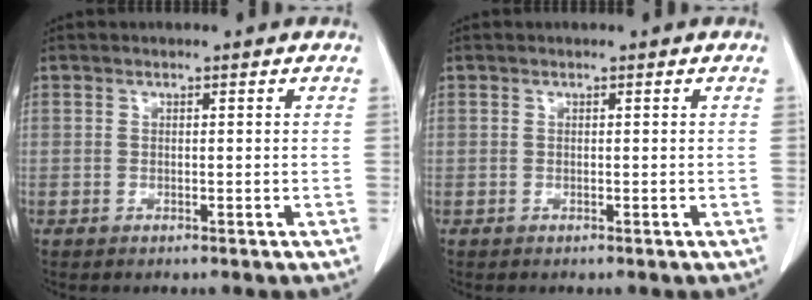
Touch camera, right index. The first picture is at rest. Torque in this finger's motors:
{"motor_torque": [0.00, 0.00, 0.00, 0.00]}